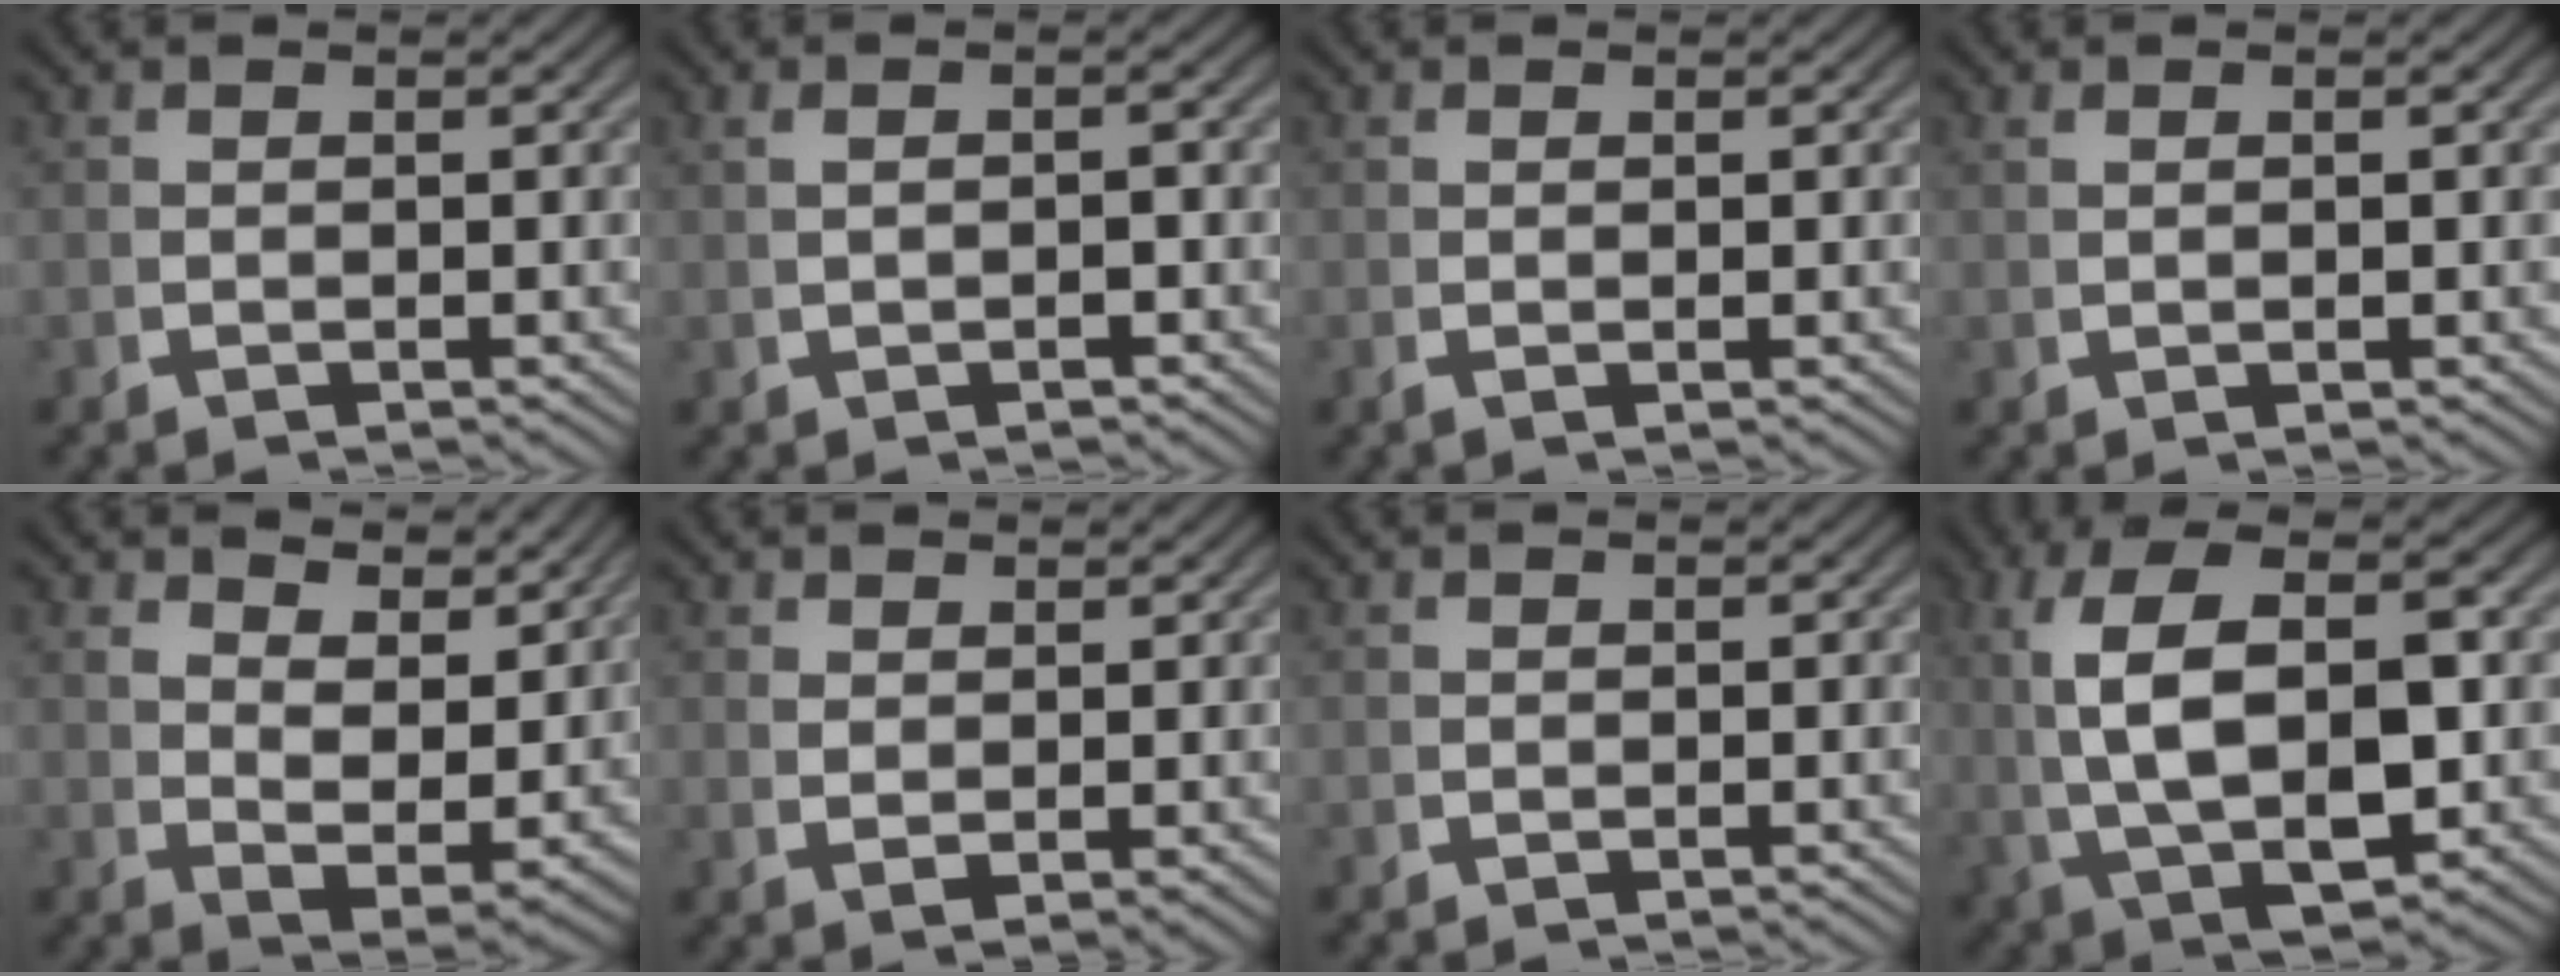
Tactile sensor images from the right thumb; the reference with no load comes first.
{"total": 1.1, "force": [-0.1, 0.1, 1.1], "torque": [-0.016, 0.007, 0.003]}
{"total": 0.5, "force": [0.2, -0.1, 0.5], "torque": [-0.011, 0.000, 0.003]}
{"total": 0.9, "force": [0.5, -0.3, 0.7], "torque": [-0.011, 0.006, 0.013]}
{"total": 5.9, "force": [2.6, 3.0, 4.4], "torque": [-0.078, -0.015, 0.051]}
{"total": 1.7, "force": [1.4, 0.3, 1.0], "torque": [-0.013, -0.001, 0.034]}
{"total": 0.0}
{"total": 10.6, "force": [0.5, 5.8, 8.9], "torque": [-0.198, -0.017, 0.028]}